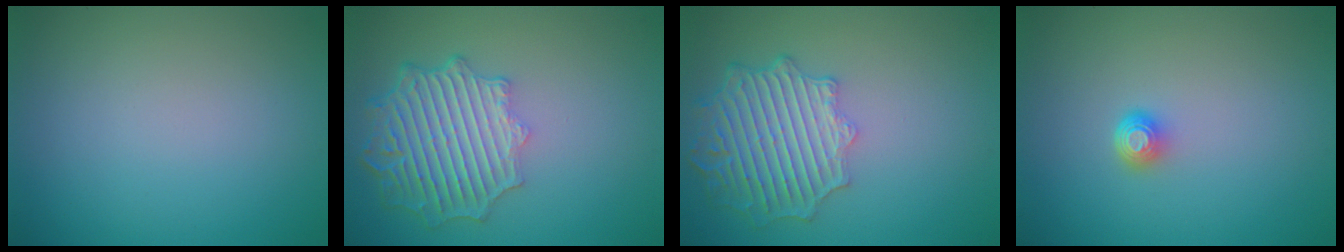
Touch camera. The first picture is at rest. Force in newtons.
{"total": 6.7, "press": 5.2, "slide": 4.3}
{"total": 6.2, "press": 5.0, "slide": 3.7}
{"total": 1.5, "press": 1.1, "slide": 1.1}